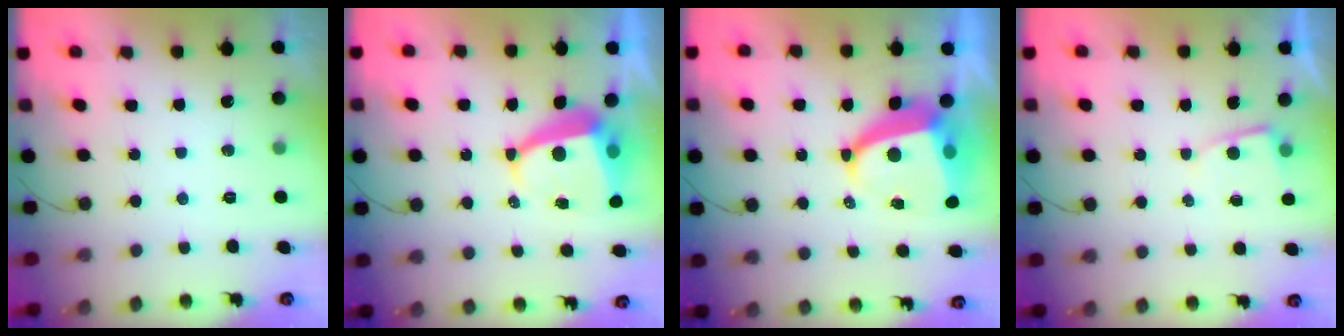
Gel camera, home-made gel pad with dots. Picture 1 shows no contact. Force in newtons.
{"total": 7.2, "press": 7.2, "slide": 0.9}
{"total": 9.1, "press": 9.0, "slide": 1.1}
{"total": 2.5, "press": 2.4, "slide": 0.4}